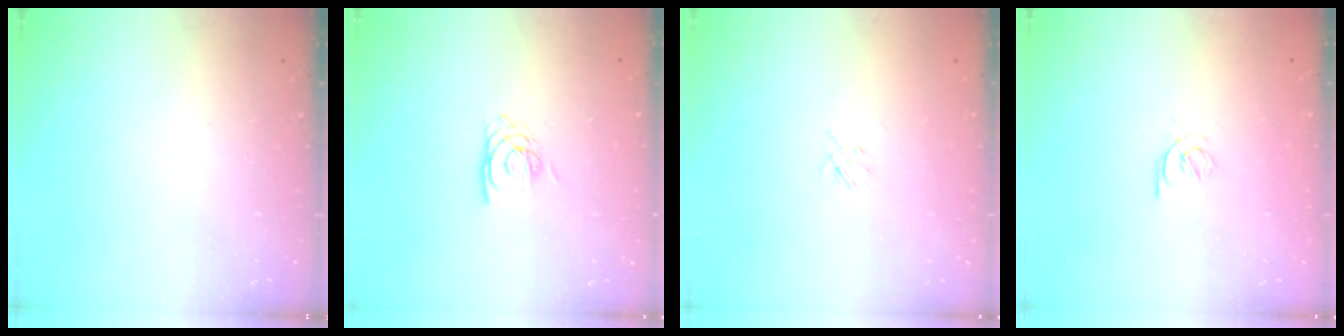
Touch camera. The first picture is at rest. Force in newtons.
{"total": 4.5, "press": 4.5, "slide": 0.4}
{"total": 2.2, "press": 2.2, "slide": 0.5}
{"total": 2.4, "press": 2.4, "slide": 0.5}